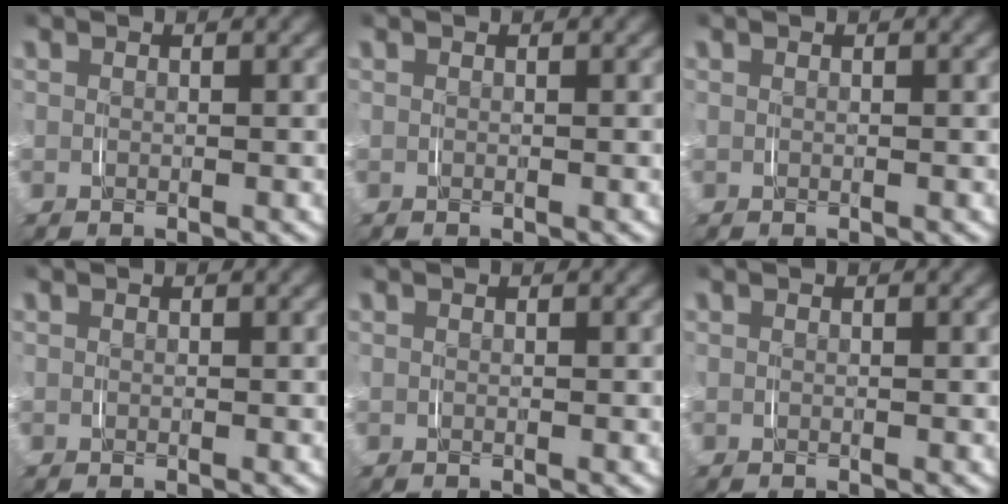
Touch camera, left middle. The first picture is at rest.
{"total": 0.0}
{"total": 0.0}
{"total": 0.0}
{"total": 0.0}
{"total": 0.0}